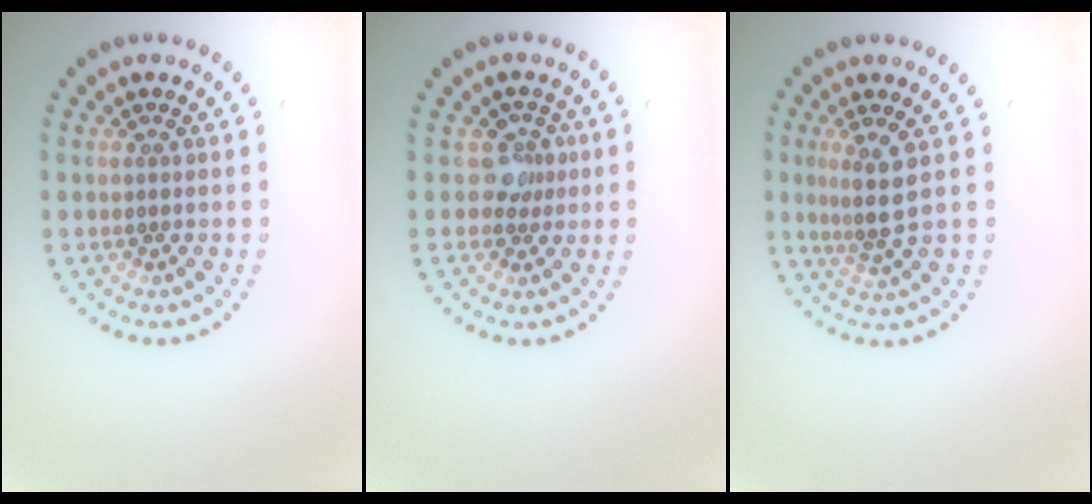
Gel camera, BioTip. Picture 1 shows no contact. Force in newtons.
{"total": 2.1, "press": 1.5, "slide": 1.4}
{"total": 3.0, "press": 2.2, "slide": 2.0}